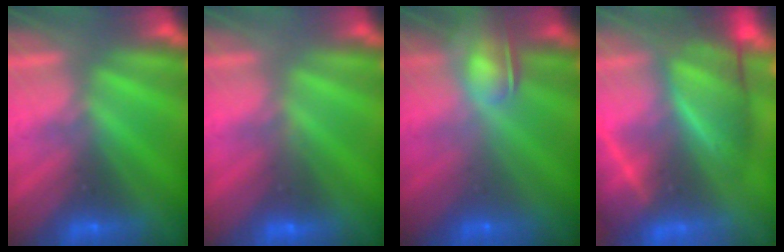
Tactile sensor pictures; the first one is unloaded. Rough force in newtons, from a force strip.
{"total": 2.9}
{"total": 7.4}
{"total": 9.0}